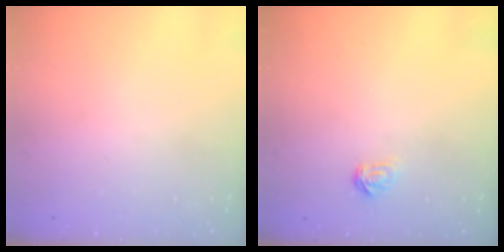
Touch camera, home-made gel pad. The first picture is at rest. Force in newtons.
{"total": 1.8, "press": 1.8, "slide": 0.2}